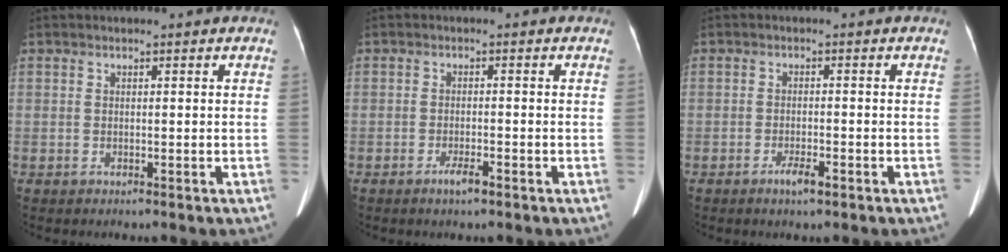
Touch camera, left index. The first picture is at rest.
{"total": 2.2, "force": [-1.6, 0.3, 1.5], "torque": [-0.028, -0.002, -0.026]}
{"total": 2.6, "force": [-1.7, 0.4, 1.8], "torque": [-0.031, 0.000, -0.028]}